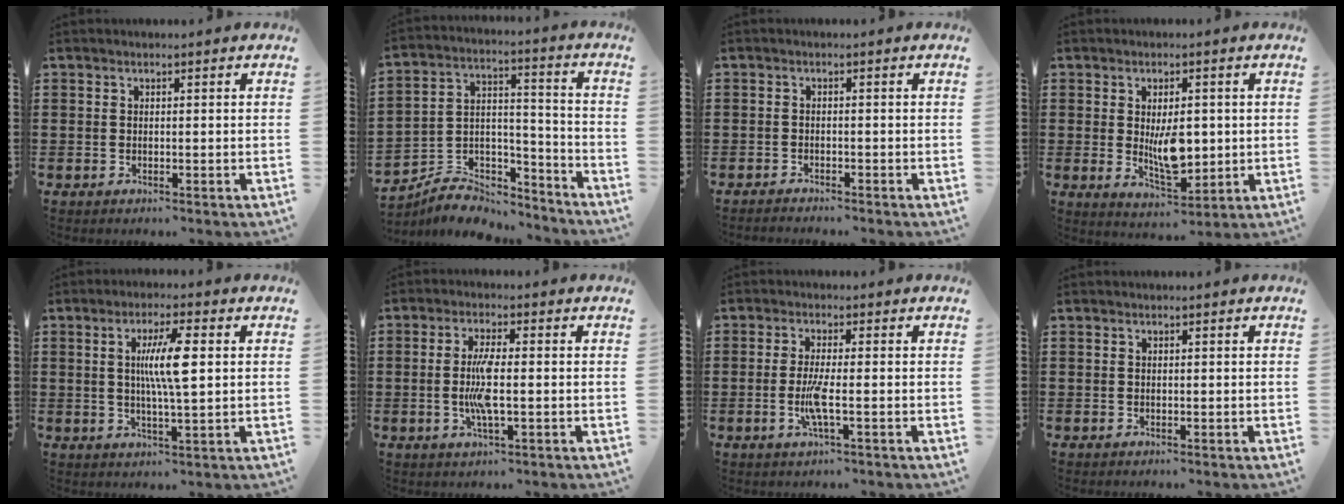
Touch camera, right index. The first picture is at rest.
{"total": 7.4, "force": [-6.8, 2.7, 1.4], "torque": [-0.029, 0.019, -0.133]}
{"total": 1.1, "force": [-1.1, 0.0, -0.1], "torque": [-0.001, 0.002, -0.024]}
{"total": 6.9, "force": [0.2, 3.2, 6.1], "torque": [-0.097, -0.006, -0.001]}
{"total": 7.3, "force": [1.2, 1.0, 7.2], "torque": [-0.135, 0.002, 0.015]}
{"total": 5.7, "force": [-0.6, 1.2, 5.5], "torque": [-0.119, -0.005, -0.021]}
{"total": 4.6, "force": [-1.1, 0.3, 4.5], "torque": [-0.092, -0.012, -0.026]}
{"total": 0.0}